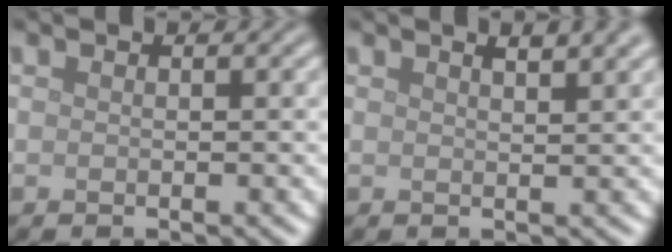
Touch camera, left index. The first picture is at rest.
{"total": 3.3, "force": [2.1, 1.1, 2.3], "torque": [-0.012, 0.016, 0.013]}